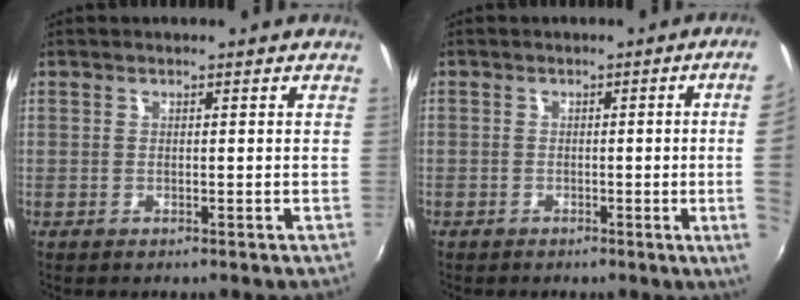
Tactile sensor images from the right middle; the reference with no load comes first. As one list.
[{"total": 7.5, "force": [-0.4, -1.1, 7.4], "torque": [-0.082, -0.010, -0.003]}]